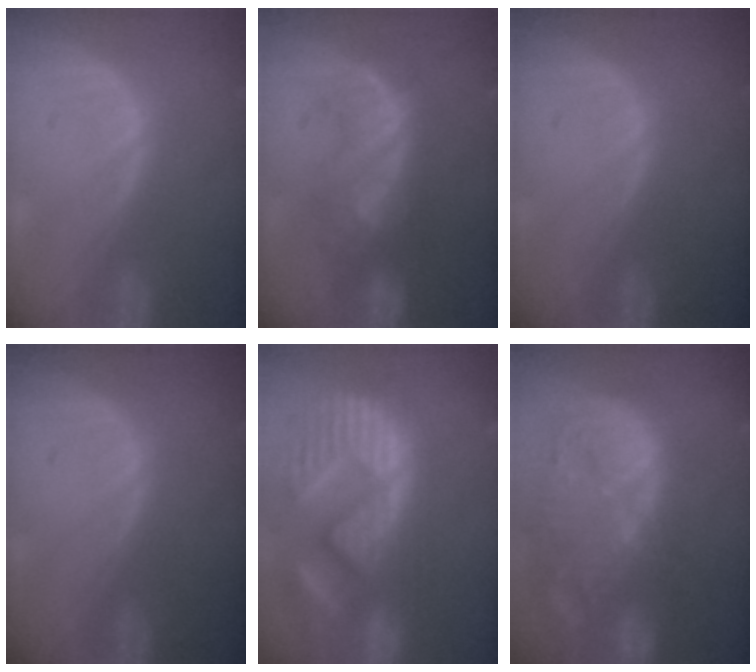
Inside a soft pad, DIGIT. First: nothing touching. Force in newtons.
{"total": 8.2, "press": 7.9, "slide": 2.3}
{"total": 0.0}
{"total": 0.0}
{"total": 14.7, "press": 12.4, "slide": 8.0}
{"total": 14.7, "press": 12.7, "slide": 7.3}